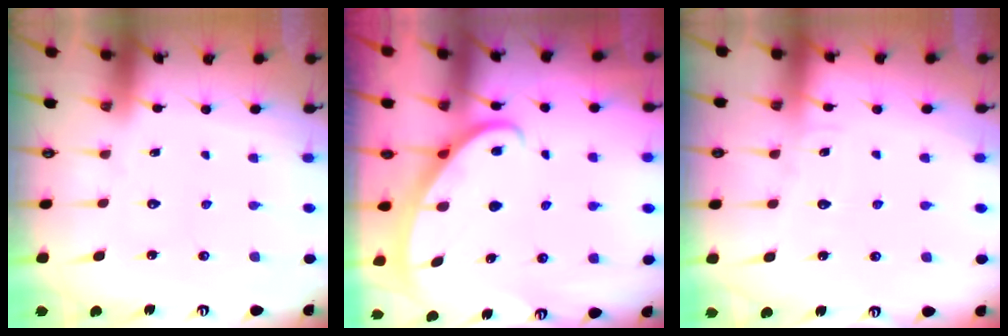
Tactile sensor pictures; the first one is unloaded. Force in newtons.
{"total": 3.1, "press": 3.1, "slide": 0.1}
{"total": 3.6, "press": 3.5, "slide": 0.4}